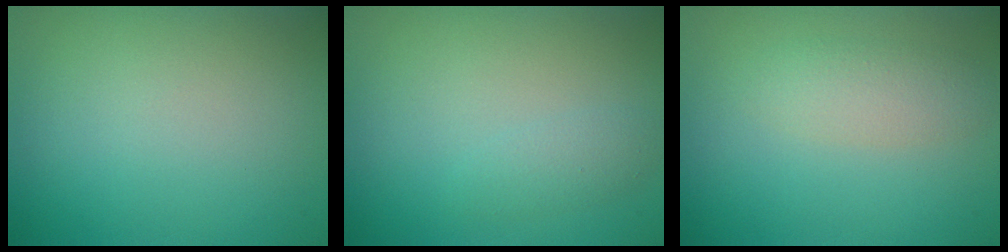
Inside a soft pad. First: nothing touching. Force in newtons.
{"total": 1.3, "press": 1.3, "slide": 0.0}
{"total": 2.1, "press": 2.1, "slide": 0.1}